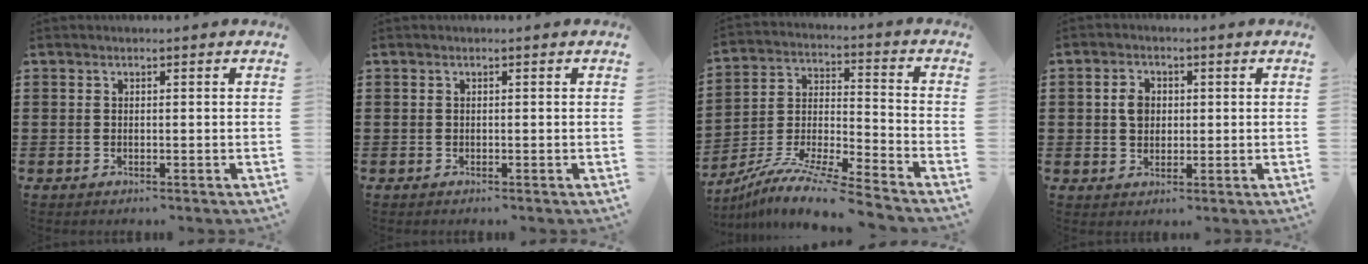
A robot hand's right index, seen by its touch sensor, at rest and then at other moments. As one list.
[{"total": 0.0}, {"total": 9.4, "force": [-8.7, -0.5, 3.7], "torque": [-0.075, -0.005, -0.178]}, {"total": 3.6, "force": [0.3, 2.8, 2.3], "torque": [-0.053, 0.012, 0.005]}]